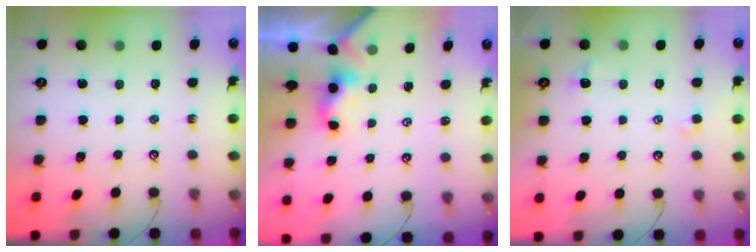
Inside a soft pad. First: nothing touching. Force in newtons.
{"total": 0.7, "press": 0.6, "slide": 0.4}
{"total": 0.0}